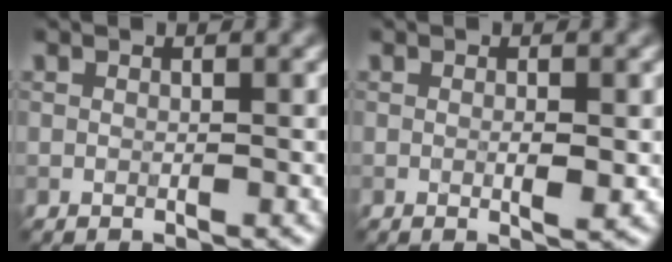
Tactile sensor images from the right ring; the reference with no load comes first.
{"total": 1.5, "force": [-0.1, 0.4, 1.5], "torque": [-0.023, -0.005, -0.002]}